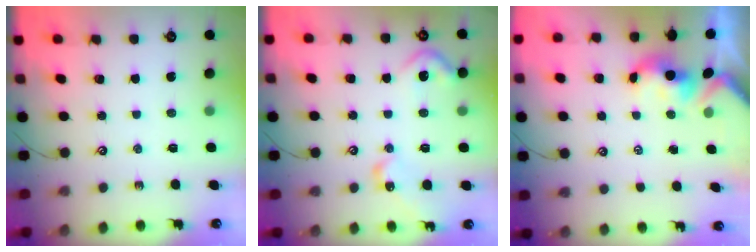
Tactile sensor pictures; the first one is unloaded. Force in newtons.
{"total": 8.2, "press": 8.2, "slide": 0.6}
{"total": 1.0, "press": 0.7, "slide": 0.7}